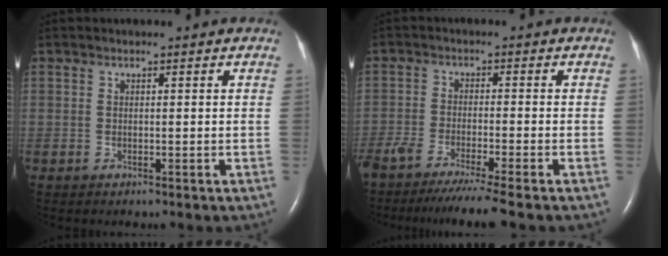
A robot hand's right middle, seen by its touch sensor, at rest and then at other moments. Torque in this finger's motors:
{"motor_torque": [0.73, -0.62, 0.16, 0.07]}